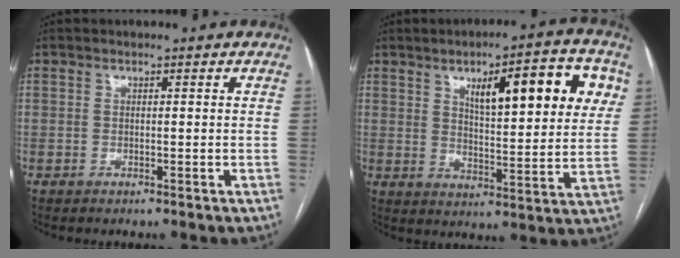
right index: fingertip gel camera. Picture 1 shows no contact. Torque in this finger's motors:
{"motor_torque": [1.21, 0.93, 0.32, 0.10]}